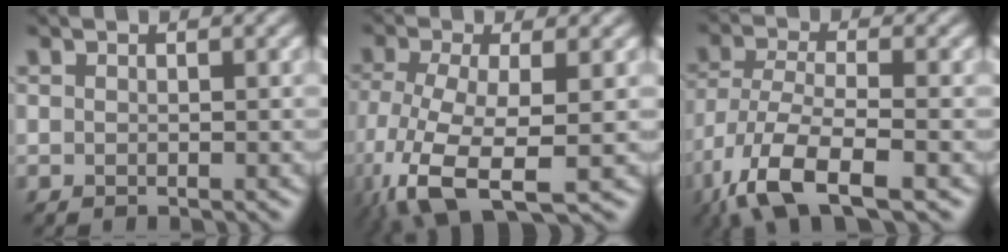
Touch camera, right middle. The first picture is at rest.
{"total": 8.9, "force": [-3.9, 3.3, 7.3], "torque": [-0.166, -0.020, -0.075]}
{"total": 8.9, "force": [-5.0, 3.1, 6.7], "torque": [-0.140, -0.014, -0.100]}